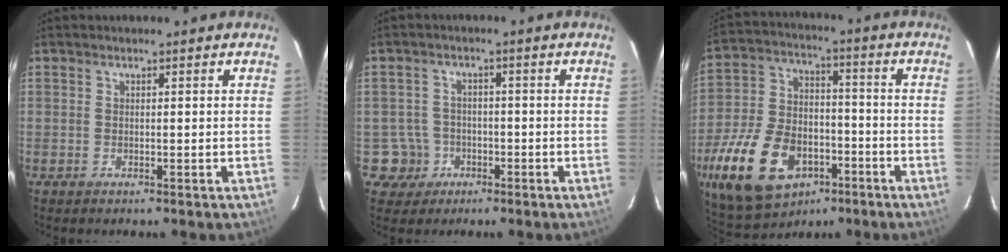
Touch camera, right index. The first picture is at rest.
{"total": 5.3, "force": [-2.0, 4.9, 0.0], "torque": [-0.012, 0.023, -0.031]}
{"total": 21.6, "force": [-10.0, 13.5, 13.6], "torque": [-0.315, -0.002, -0.157]}